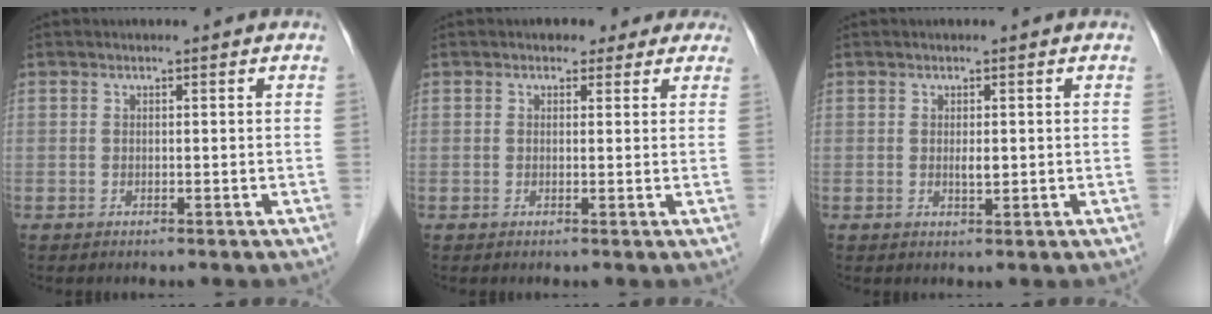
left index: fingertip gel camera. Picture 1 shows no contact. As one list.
[{"total": 3.4, "force": [2.5, 2.2, 0.7], "torque": [0.005, 0.007, 0.020]}, {"total": 1.3, "force": [0.1, 0.4, 1.2], "torque": [-0.021, -0.001, 0.001]}]